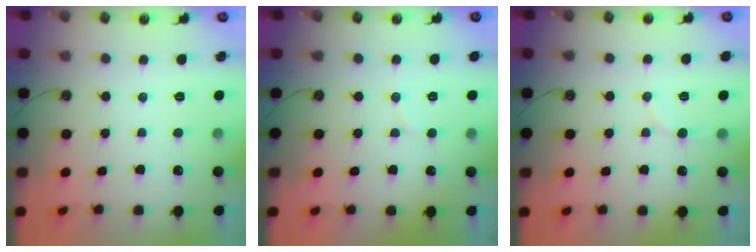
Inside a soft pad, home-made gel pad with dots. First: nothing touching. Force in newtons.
{"total": 3.1, "press": 2.9, "slide": 1.0}
{"total": 5.3, "press": 5.2, "slide": 0.5}